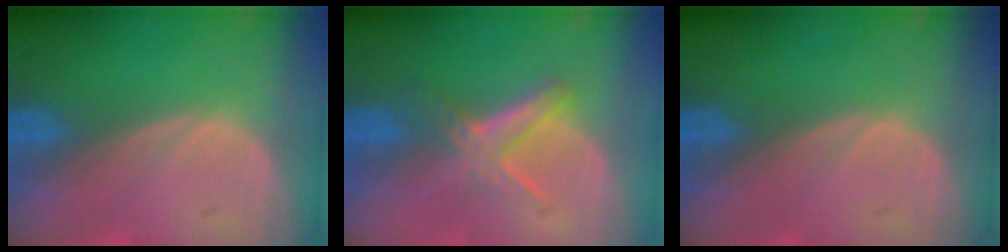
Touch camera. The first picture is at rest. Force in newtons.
{"total": 5.2, "press": 5.2, "slide": 0.7}
{"total": 0.0}